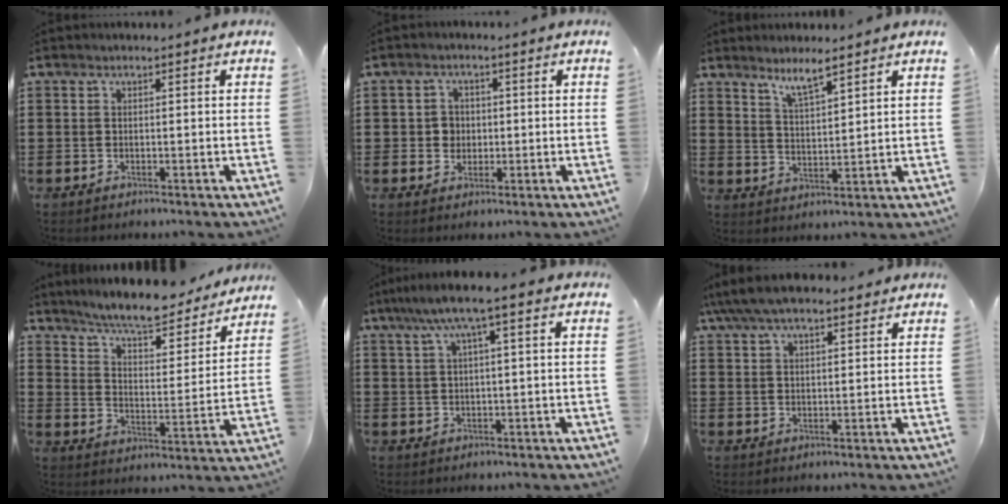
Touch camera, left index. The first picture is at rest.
{"total": 2.9, "force": [0.0, 2.8, 1.0], "torque": [-0.031, 0.007, -0.004]}
{"total": 4.4, "force": [3.7, 0.2, 2.3], "torque": [-0.056, -0.006, 0.066]}
{"total": 7.7, "force": [7.3, 0.0, 2.4], "torque": [-0.069, -0.052, 0.125]}
{"total": 5.3, "force": [2.1, 0.3, 4.8], "torque": [-0.098, 0.005, 0.033]}
{"total": 6.1, "force": [4.9, 1.7, 3.1], "torque": [-0.075, -0.003, 0.091]}